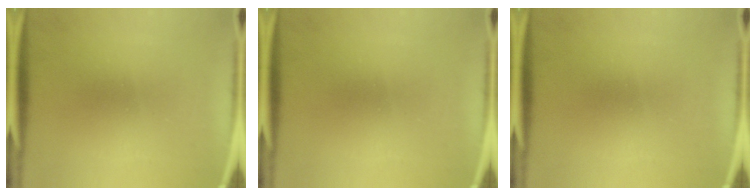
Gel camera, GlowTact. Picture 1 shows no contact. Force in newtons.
{"total": 0.0}
{"total": 0.0}